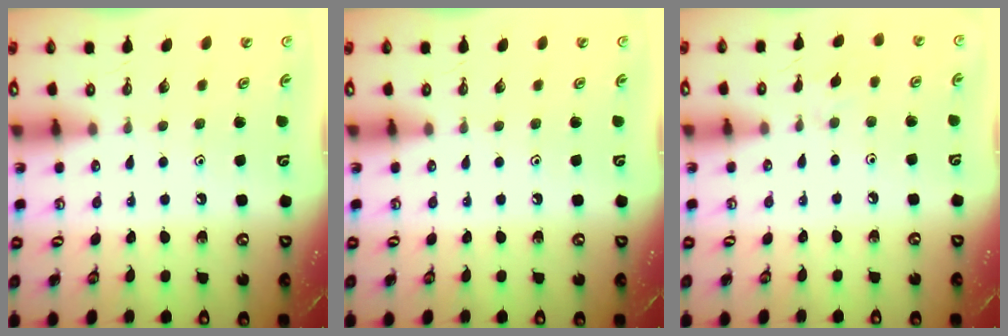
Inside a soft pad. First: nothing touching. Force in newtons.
{"total": 0.0}
{"total": 2.9, "press": 2.9, "slide": 0.6}